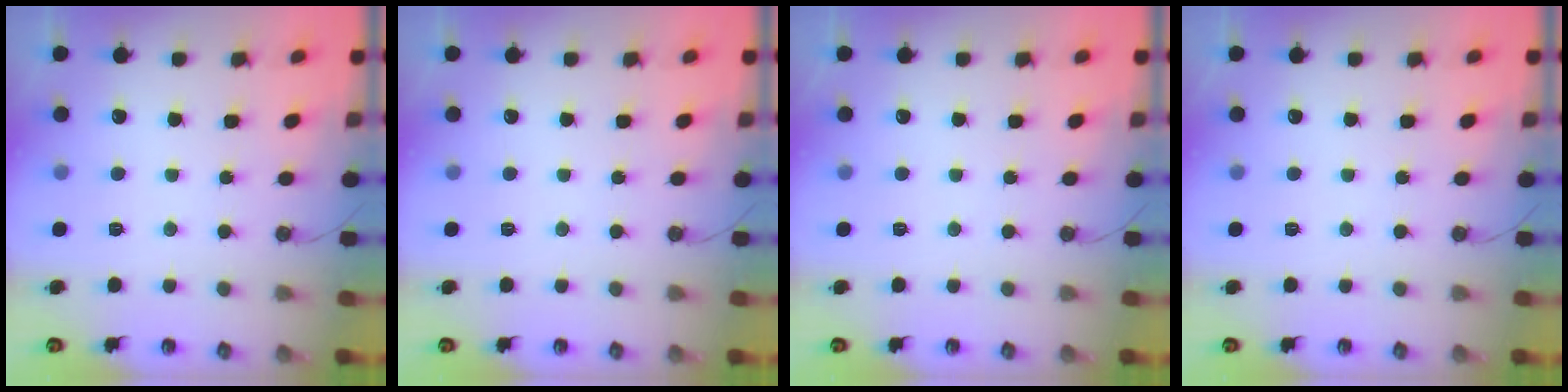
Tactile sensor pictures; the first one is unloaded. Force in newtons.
{"total": 0.0}
{"total": 0.0}
{"total": 0.0}